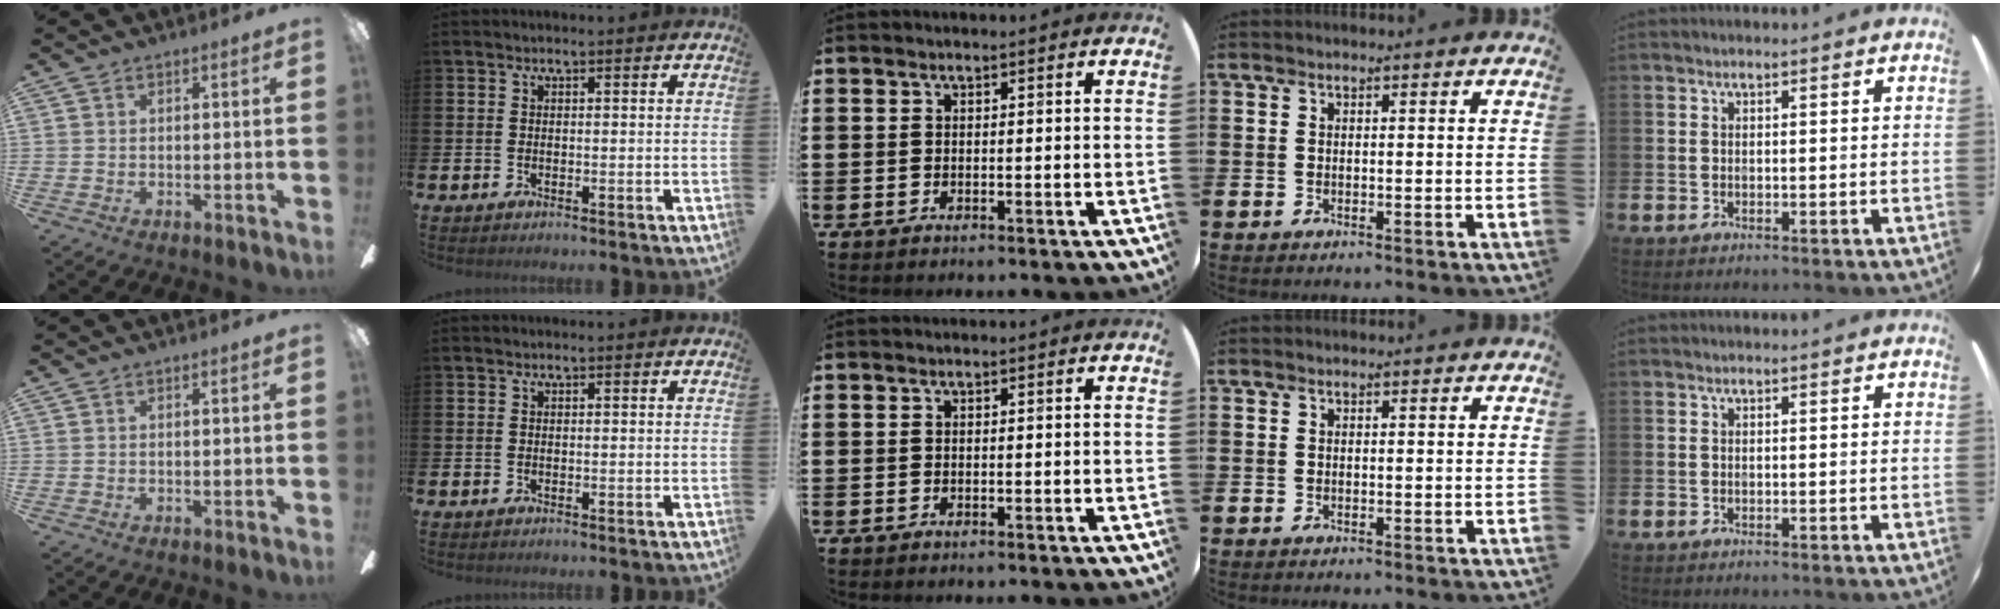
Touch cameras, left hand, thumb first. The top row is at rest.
{}